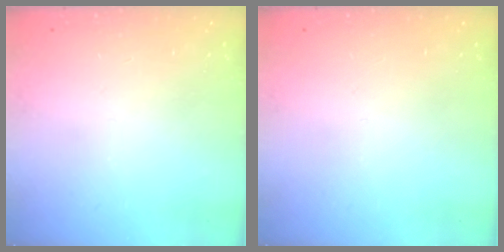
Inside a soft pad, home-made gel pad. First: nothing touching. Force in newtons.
{"total": 0.0}